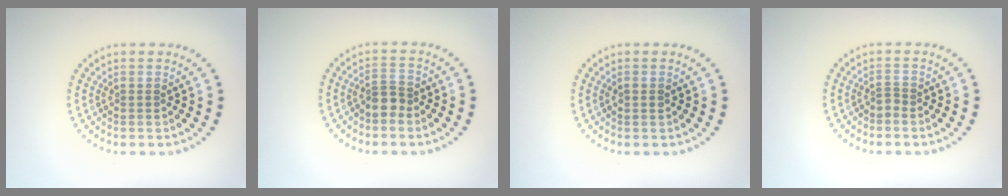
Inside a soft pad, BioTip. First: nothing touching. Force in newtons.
{"total": 2.0, "press": 1.7, "slide": 1.0}
{"total": 0.9, "press": 0.9, "slide": 0.1}
{"total": 0.6, "press": 0.3, "slide": 0.5}